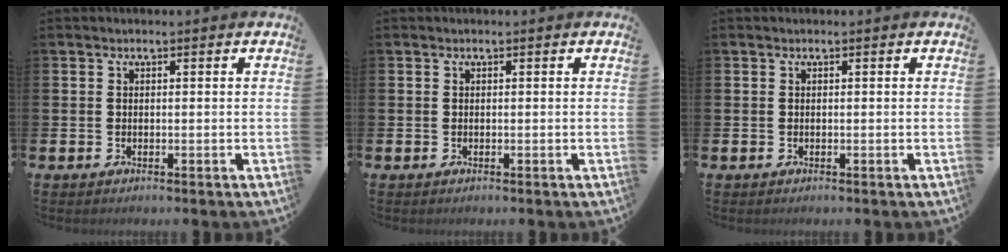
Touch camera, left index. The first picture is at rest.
{"total": 0.0}
{"total": 0.0}